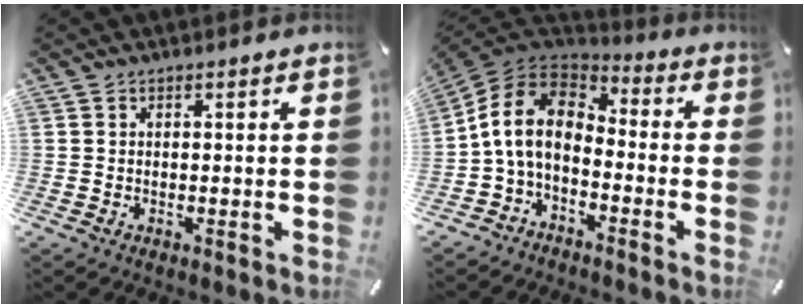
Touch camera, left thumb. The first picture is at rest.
{"total": 11.7, "force": [-2.2, 7.7, 8.5], "torque": [-0.192, 0.017, -0.047]}